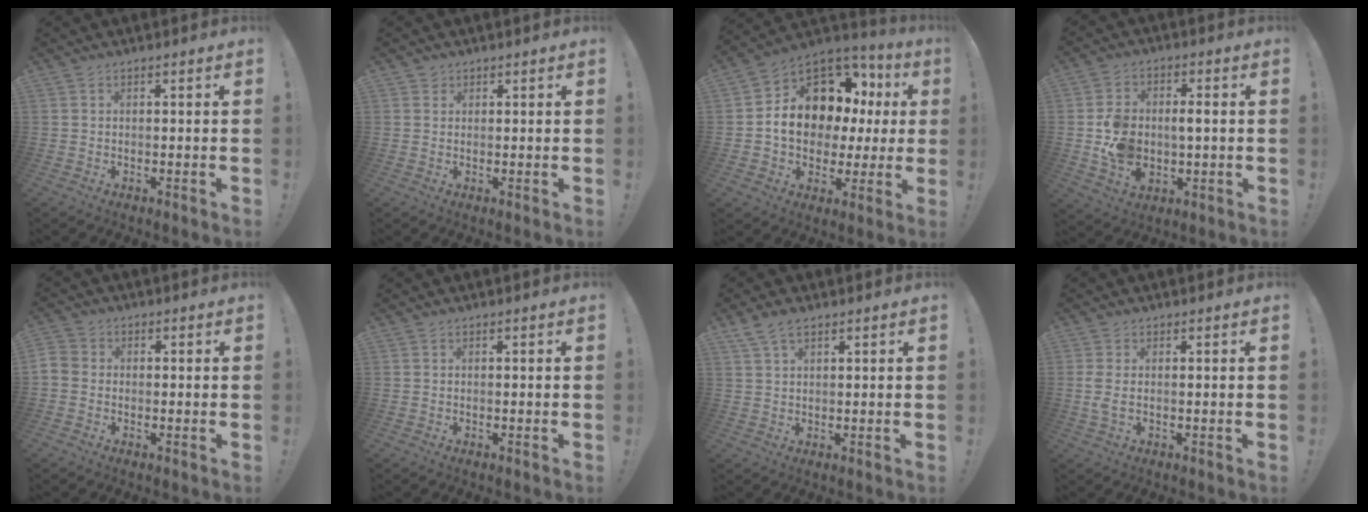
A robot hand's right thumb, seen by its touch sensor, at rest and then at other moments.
{"total": 1.2, "force": [0.8, 0.9, 0.0], "torque": [0.000, -0.002, 0.014]}
{"total": 13.8, "force": [3.6, 10.4, 8.3], "torque": [-0.130, -0.026, 0.081]}
{"total": 10.2, "force": [-0.8, 7.6, 6.9], "torque": [-0.124, 0.005, -0.006]}
{"total": 2.9, "force": [-1.3, 2.3, 1.3], "torque": [-0.030, 0.012, -0.022]}
{"total": 0.0}
{"total": 4.7, "force": [3.1, 2.0, 2.9], "torque": [-0.060, -0.006, 0.060]}
{"total": 2.8, "force": [0.4, 1.1, 2.5], "torque": [-0.043, -0.003, 0.009]}